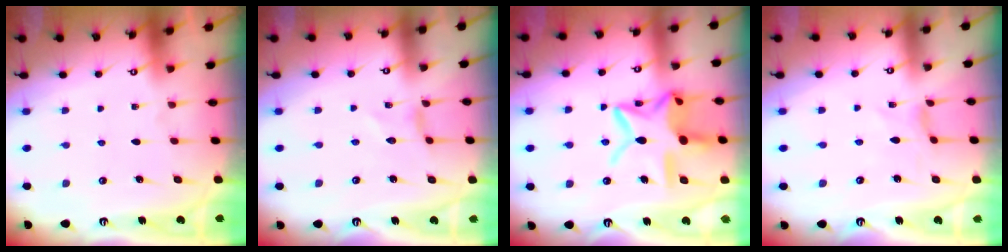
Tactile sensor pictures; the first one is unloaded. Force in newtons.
{"total": 0.0}
{"total": 18.6, "press": 18.5, "slide": 1.2}
{"total": 0.0}